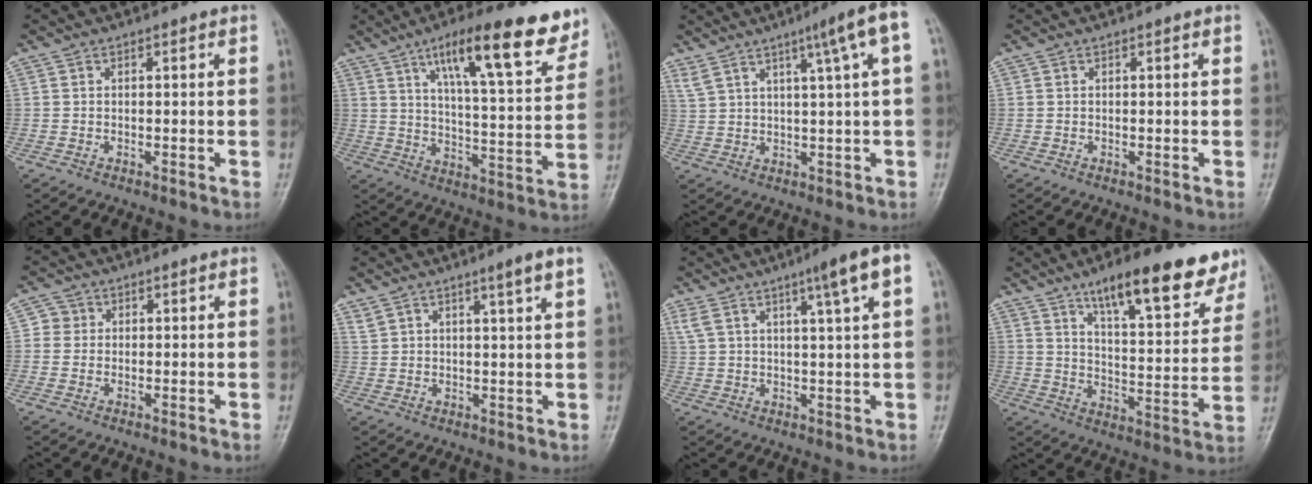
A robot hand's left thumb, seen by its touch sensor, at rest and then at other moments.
{"total": 18.5, "force": [11.5, 4.5, 13.9], "torque": [-0.176, -0.046, 0.178]}
{"total": 9.5, "force": [4.4, 0.2, 8.4], "torque": [-0.136, 0.000, 0.070]}
{"total": 0.0}
{"total": 2.4, "force": [0.5, 2.3, 0.3], "torque": [0.012, 0.003, 0.000]}
{"total": 5.3, "force": [3.7, -0.2, 3.8], "torque": [-0.060, -0.021, 0.065]}
{"total": 9.8, "force": [4.9, 0.4, 8.4], "torque": [-0.137, -0.003, 0.078]}
{"total": 18.6, "force": [12.7, 5.3, 12.5], "torque": [-0.138, -0.056, 0.193]}